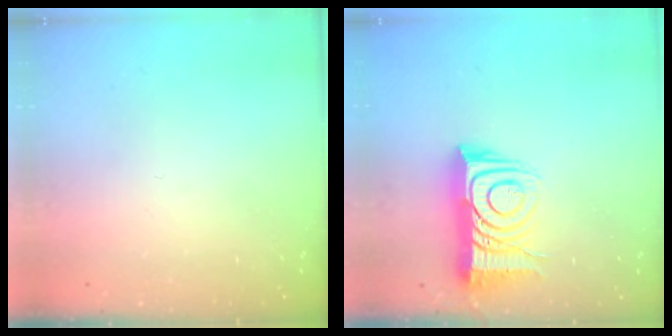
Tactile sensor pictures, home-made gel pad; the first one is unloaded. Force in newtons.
{"total": 12.9, "press": 12.8, "slide": 1.1}